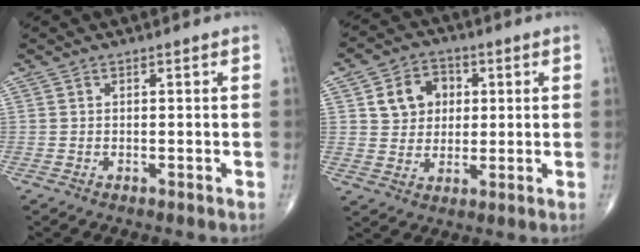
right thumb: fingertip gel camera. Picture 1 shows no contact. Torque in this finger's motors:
{"motor_torque": [0.03, 0.03, 0.04, -0.04, 0.09]}